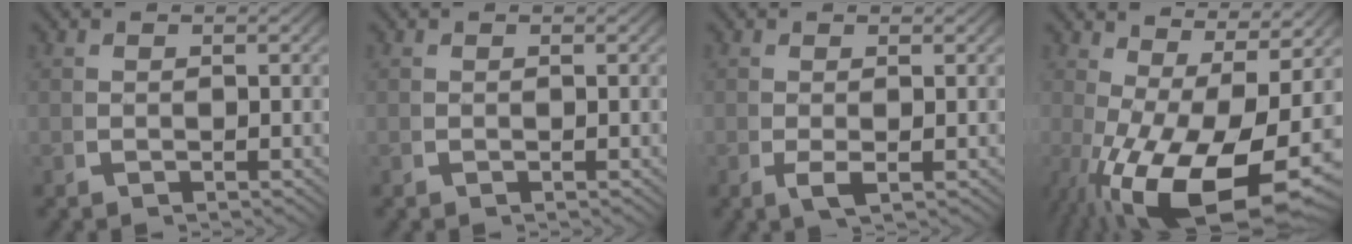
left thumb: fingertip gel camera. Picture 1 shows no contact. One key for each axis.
{"total": 0.0}
{"total": 1.6, "fx": 0.2, "fy": 0.0, "fz": 1.6, "tx": -0.035, "ty": 0.005, "tz": 0.002}
{"total": 15.2, "fx": -2.7, "fy": 8.7, "fz": 12.2, "tx": -0.227, "ty": -0.055, "tz": -0.002}